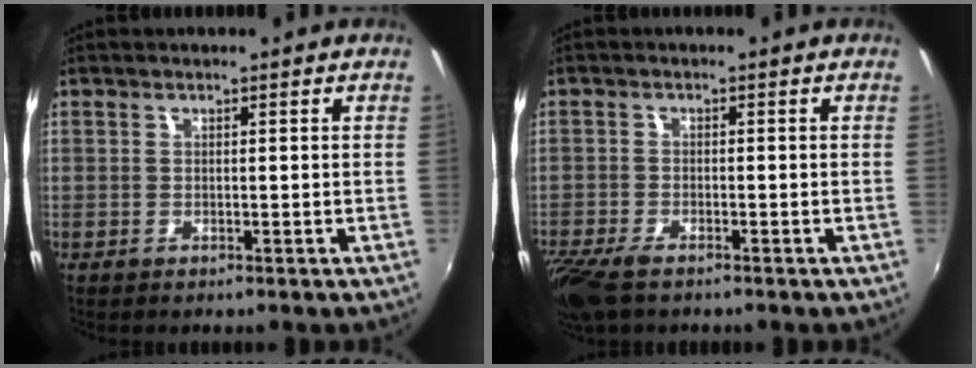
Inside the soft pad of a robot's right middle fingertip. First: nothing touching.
{"total": 7.5, "force": [-5.5, 2.4, 4.4], "torque": [-0.115, -0.033, -0.108]}